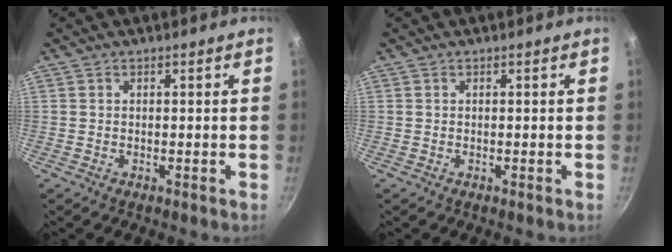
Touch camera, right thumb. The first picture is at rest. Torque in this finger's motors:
{"motor_torque": [-0.01, 0.01, 0.00, 0.00, 0.00]}